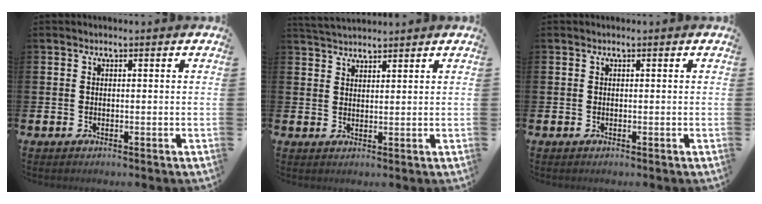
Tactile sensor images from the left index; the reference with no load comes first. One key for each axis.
{"total": 3.2, "fx": 3.2, "fy": 0.5, "fz": 0.3, "tx": -0.008, "ty": -0.012, "tz": 0.059}
{"total": 0.0}